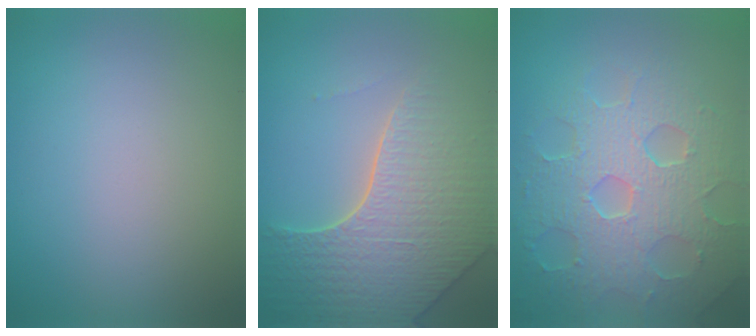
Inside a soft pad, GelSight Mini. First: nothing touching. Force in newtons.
{"total": 7.0, "press": 5.6, "slide": 4.2}
{"total": 8.5, "press": 6.1, "slide": 6.0}